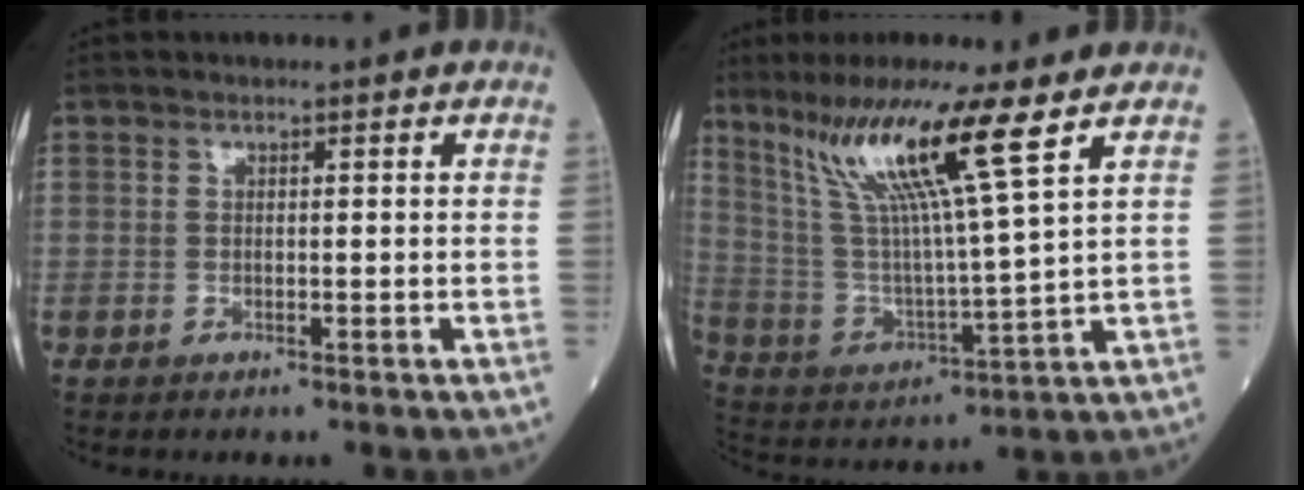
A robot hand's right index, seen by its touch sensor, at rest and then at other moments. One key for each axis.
{"total": 14.8, "fx": 9.1, "fy": -1.8, "fz": 11.6, "tx": -0.227, "ty": 0.002, "tz": 0.168}